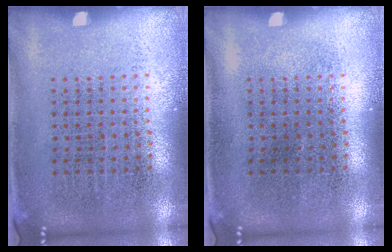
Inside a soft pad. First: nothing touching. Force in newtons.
{"total": 0.0}